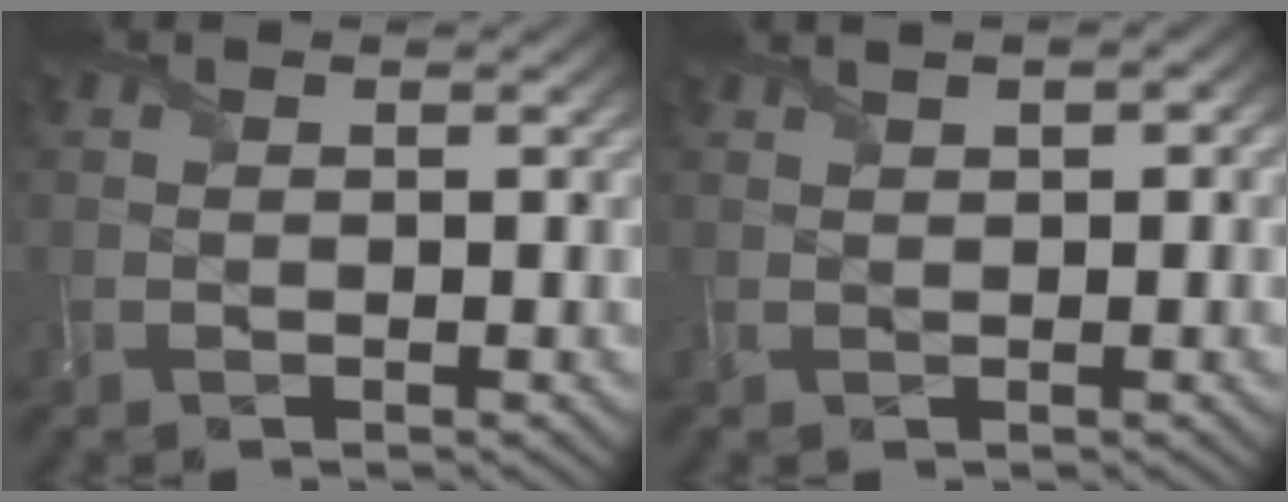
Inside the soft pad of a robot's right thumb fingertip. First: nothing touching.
{"total": 2.7, "force": [1.2, 1.2, 2.1], "torque": [-0.042, 0.005, 0.018]}